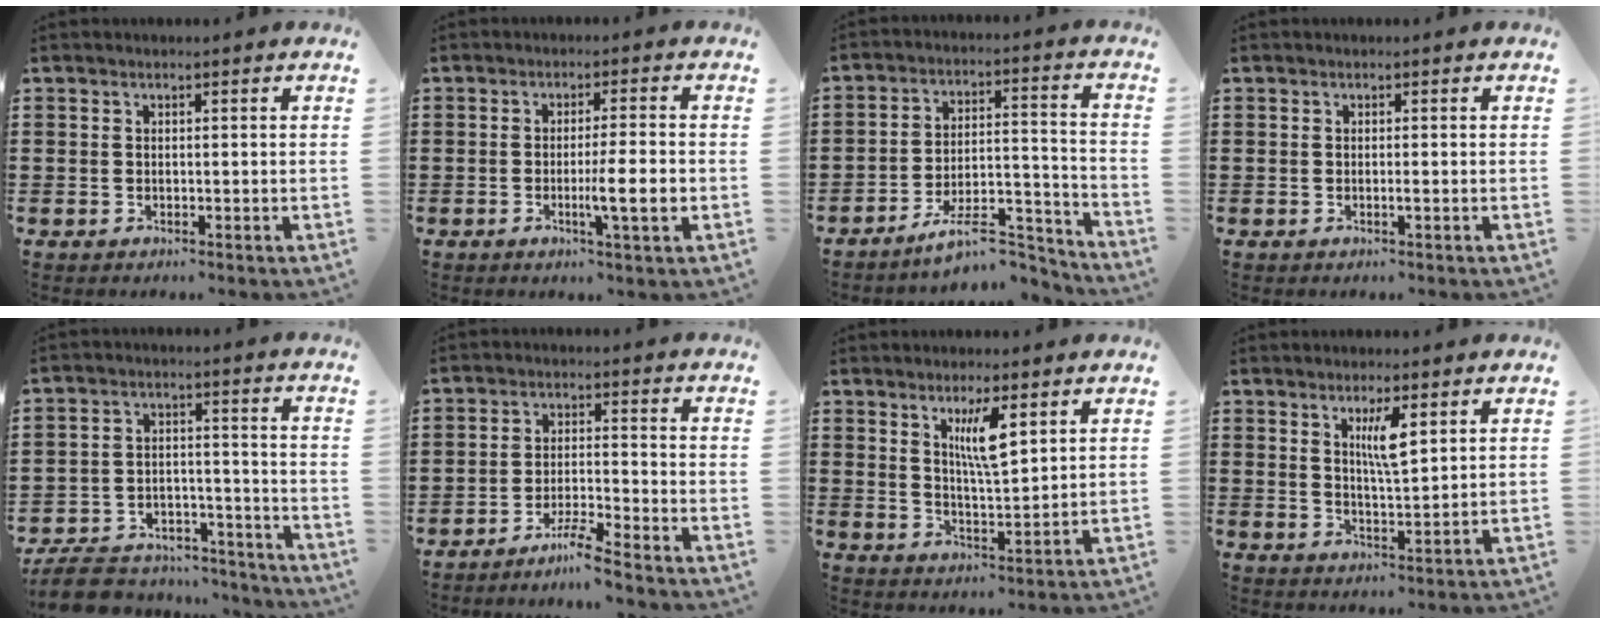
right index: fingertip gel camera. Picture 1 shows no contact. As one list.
[{"total": 6.2, "force": [-1.5, 0.4, 6.0], "torque": [-0.097, -0.008, -0.026]}, {"total": 9.7, "force": [-8.3, 2.1, 4.4], "torque": [-0.068, 0.021, -0.156]}, {"total": 0.5, "force": [-0.2, 0.0, 0.5], "torque": [-0.009, -0.004, -0.003]}, {"total": 8.2, "force": [-7.7, 2.0, 2.3], "torque": [-0.044, 0.022, -0.148]}, {"total": 4.9, "force": [-4.5, -0.6, 1.8], "torque": [-0.046, -0.011, -0.091]}, {"total": 6.0, "force": [2.9, 1.4, 5.1], "torque": [-0.093, -0.002, 0.045]}, {"total": 4.8, "force": [2.2, 1.1, 4.1], "torque": [-0.079, 0.003, 0.035]}]